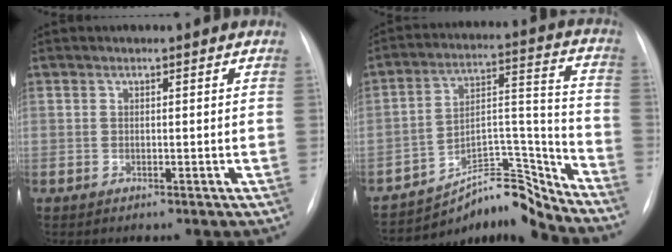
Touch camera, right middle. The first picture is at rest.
{"total": 10.3, "force": [-10.1, 1.2, 1.6], "torque": [-0.011, 0.073, -0.172]}